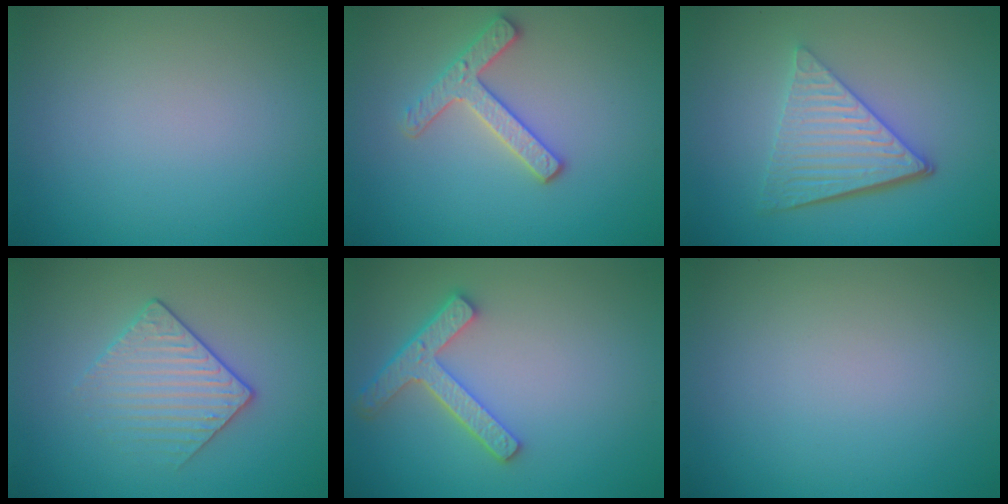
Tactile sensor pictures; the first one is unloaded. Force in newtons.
{"total": 2.8, "press": 2.7, "slide": 0.9}
{"total": 5.7, "press": 3.9, "slide": 4.1}
{"total": 2.4, "press": 2.1, "slide": 1.1}
{"total": 4.3, "press": 3.4, "slide": 2.6}
{"total": 0.0}